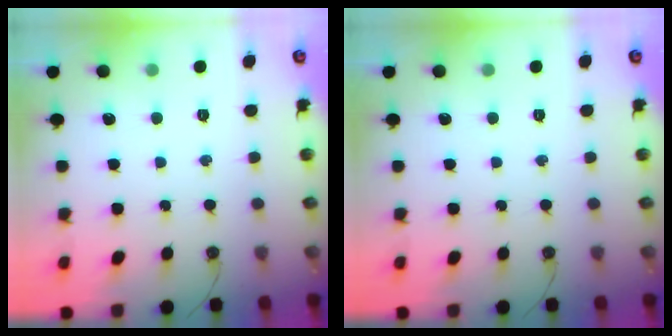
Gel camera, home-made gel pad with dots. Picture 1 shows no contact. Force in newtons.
{"total": 0.0}